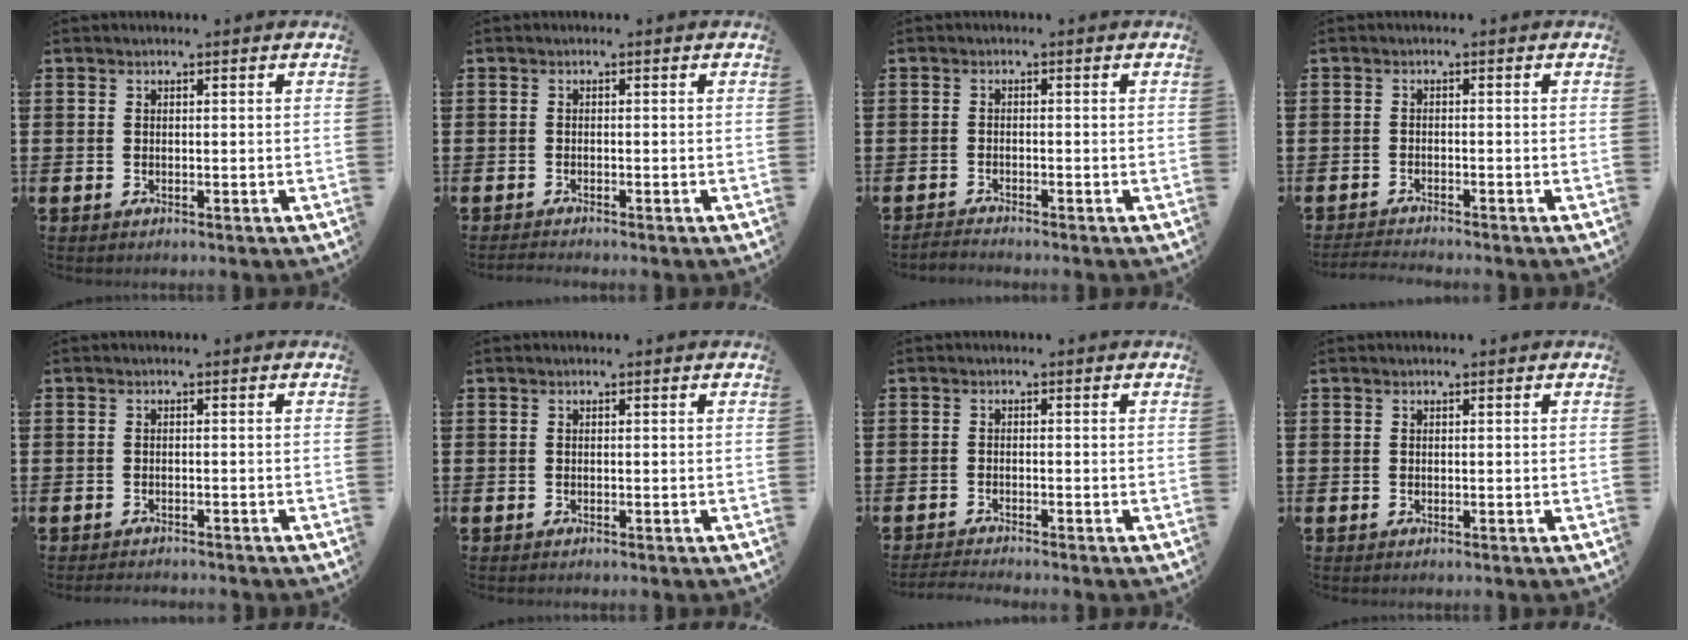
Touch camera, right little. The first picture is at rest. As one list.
[{"total": 0.7, "force": [-0.7, 0.0, 0.2], "torque": [-0.004, -0.002, -0.013]}, {"total": 1.0, "force": [-1.0, 0.0, 0.1], "torque": [-0.004, 0.000, -0.020]}, {"total": 1.4, "force": [-1.3, -0.1, 0.3], "torque": [-0.005, 0.001, -0.027]}, {"total": 0.9, "force": [-0.9, 0.0, 0.0], "torque": [0.006, -0.004, -0.021]}, {"total": 0.0}, {"total": 1.3, "force": [-1.2, -0.1, 0.3], "torque": [-0.005, 0.001, -0.024]}, {"total": 0.0}]